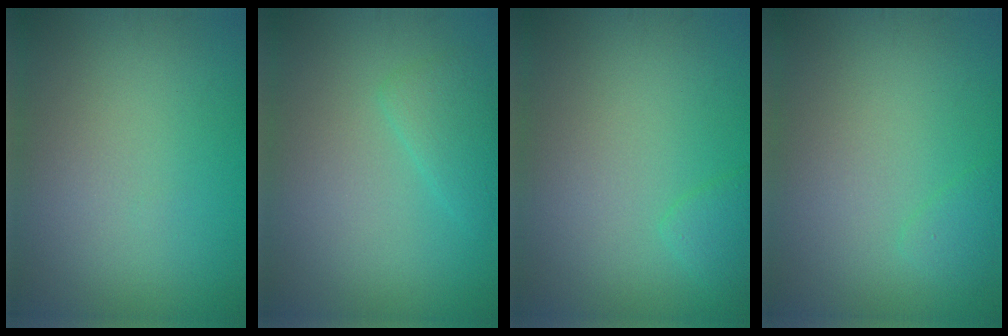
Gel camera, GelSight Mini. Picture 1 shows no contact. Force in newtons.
{"total": 2.0, "press": 2.0, "slide": 0.2}
{"total": 1.5, "press": 1.5, "slide": 0.1}
{"total": 1.2, "press": 1.2, "slide": 0.1}